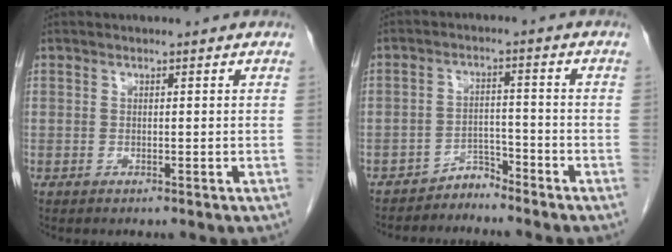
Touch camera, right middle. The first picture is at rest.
{"total": 3.1, "force": [-3.0, 0.7, -0.4], "torque": [0.013, -0.001, -0.051]}